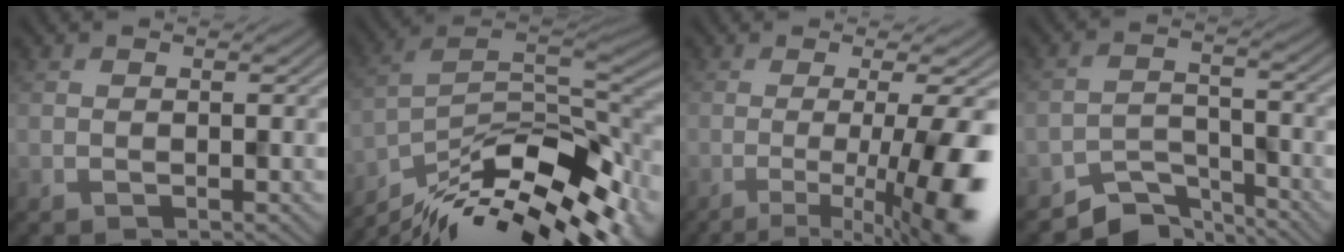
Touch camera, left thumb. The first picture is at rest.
{"total": 17.0, "force": [-12.8, 5.4, 9.7], "torque": [-0.204, -0.018, -0.206]}
{"total": 11.7, "force": [-3.0, 2.5, 11.1], "torque": [-0.151, -0.004, -0.047]}
{"total": 5.7, "force": [-5.0, 2.2, 1.7], "torque": [-0.024, -0.005, -0.097]}